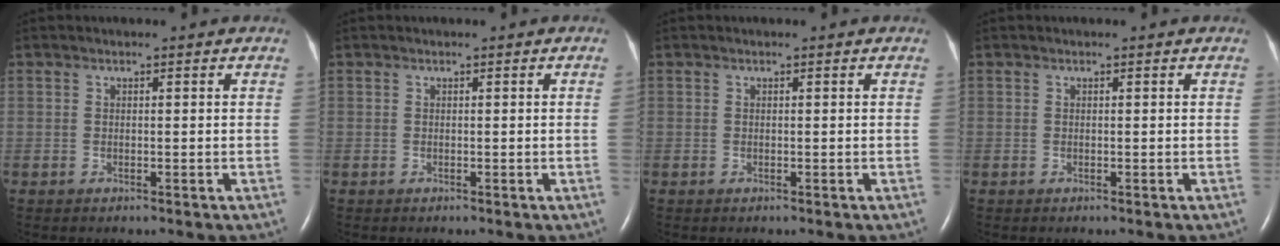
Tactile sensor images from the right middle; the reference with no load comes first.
{"total": 0.7, "force": [0.0, -0.3, 0.6], "torque": [-0.007, -0.001, -0.002]}
{"total": 0.0}
{"total": 0.0}